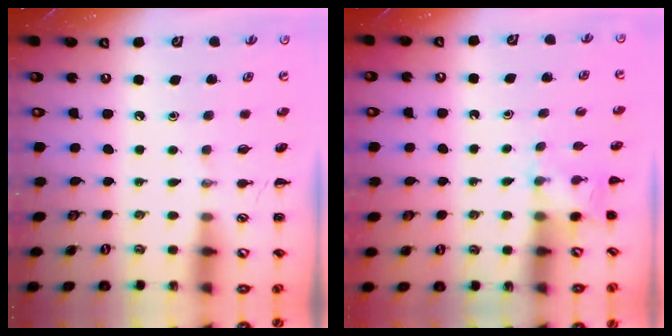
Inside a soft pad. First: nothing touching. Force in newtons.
{"total": 3.5, "press": 3.4, "slide": 1.0}